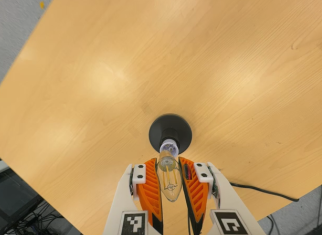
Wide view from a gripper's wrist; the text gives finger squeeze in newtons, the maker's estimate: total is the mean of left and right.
{"total": 20.6, "left": 22.3, "right": 18.9}